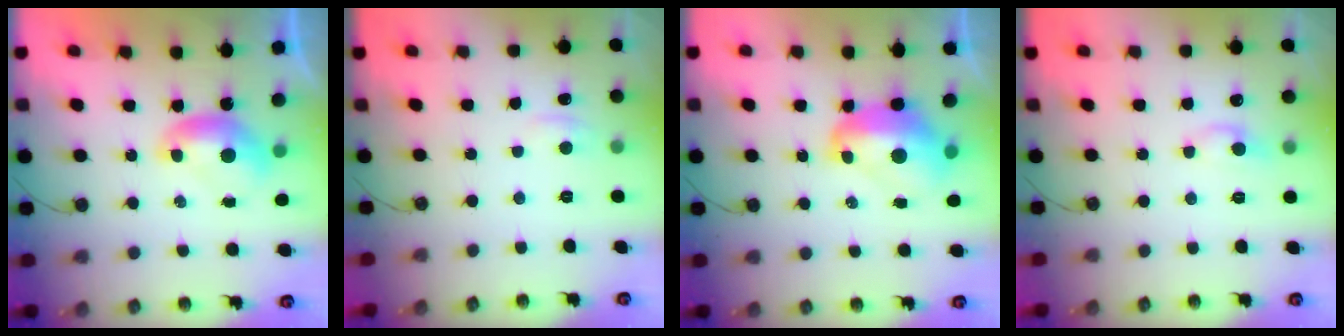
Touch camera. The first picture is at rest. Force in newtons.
{"total": 1.9, "press": 1.8, "slide": 0.6}
{"total": 5.0, "press": 4.9, "slide": 1.0}
{"total": 2.7, "press": 2.7, "slide": 0.6}